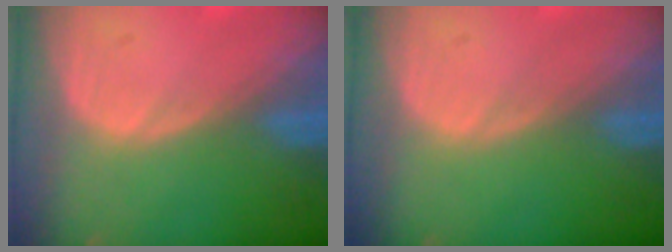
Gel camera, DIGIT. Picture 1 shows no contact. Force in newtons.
{"total": 0.0}